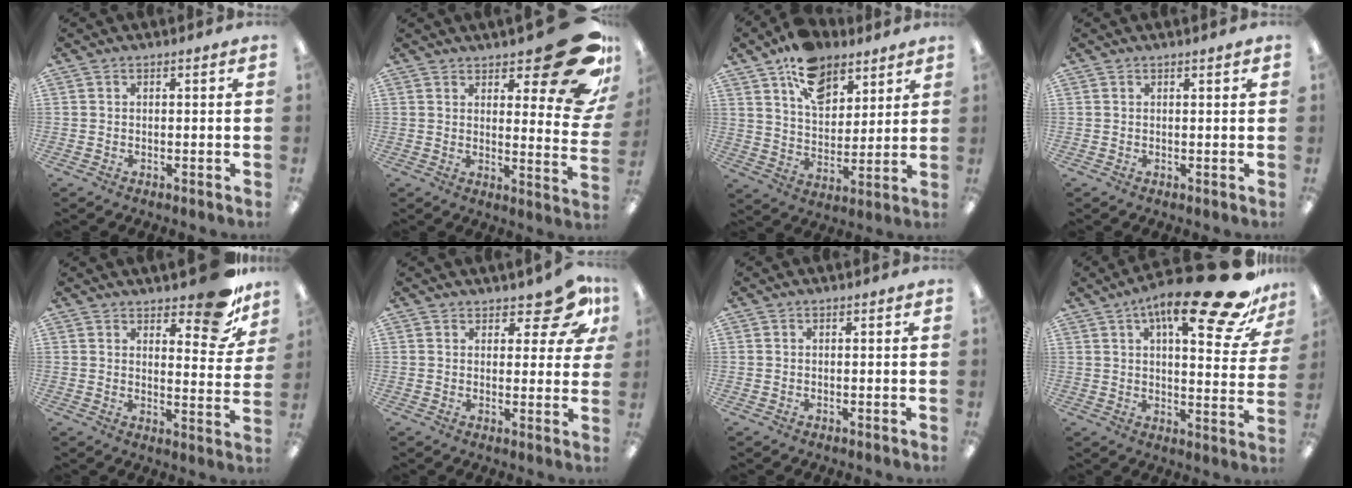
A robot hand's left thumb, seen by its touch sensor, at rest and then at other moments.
{"total": 19.4, "force": [11.6, 6.3, 14.2], "torque": [-0.178, -0.080, 0.190]}
{"total": 13.8, "force": [9.2, 8.1, 6.2], "torque": [-0.097, -0.044, 0.168]}
{"total": 0.8, "force": [0.6, 0.1, 0.5], "torque": [-0.012, 0.002, 0.010]}
{"total": 12.5, "force": [8.9, 4.7, 7.5], "torque": [-0.085, -0.058, 0.150]}
{"total": 9.1, "force": [6.2, 3.7, 5.5], "torque": [-0.061, -0.036, 0.107]}
{"total": 0.0}
{"total": 22.9, "force": [13.6, 6.1, 17.3], "torque": [-0.252, -0.080, 0.211]}